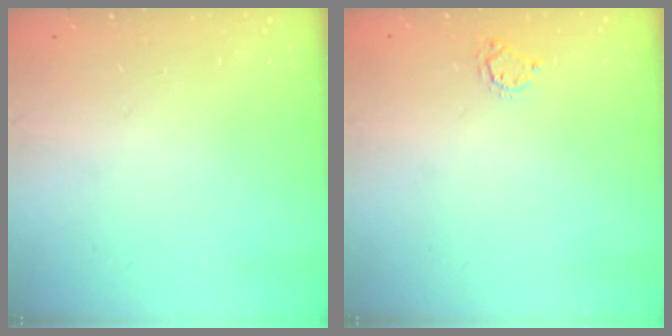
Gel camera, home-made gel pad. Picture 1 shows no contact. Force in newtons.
{"total": 3.4, "press": 3.3, "slide": 0.3}